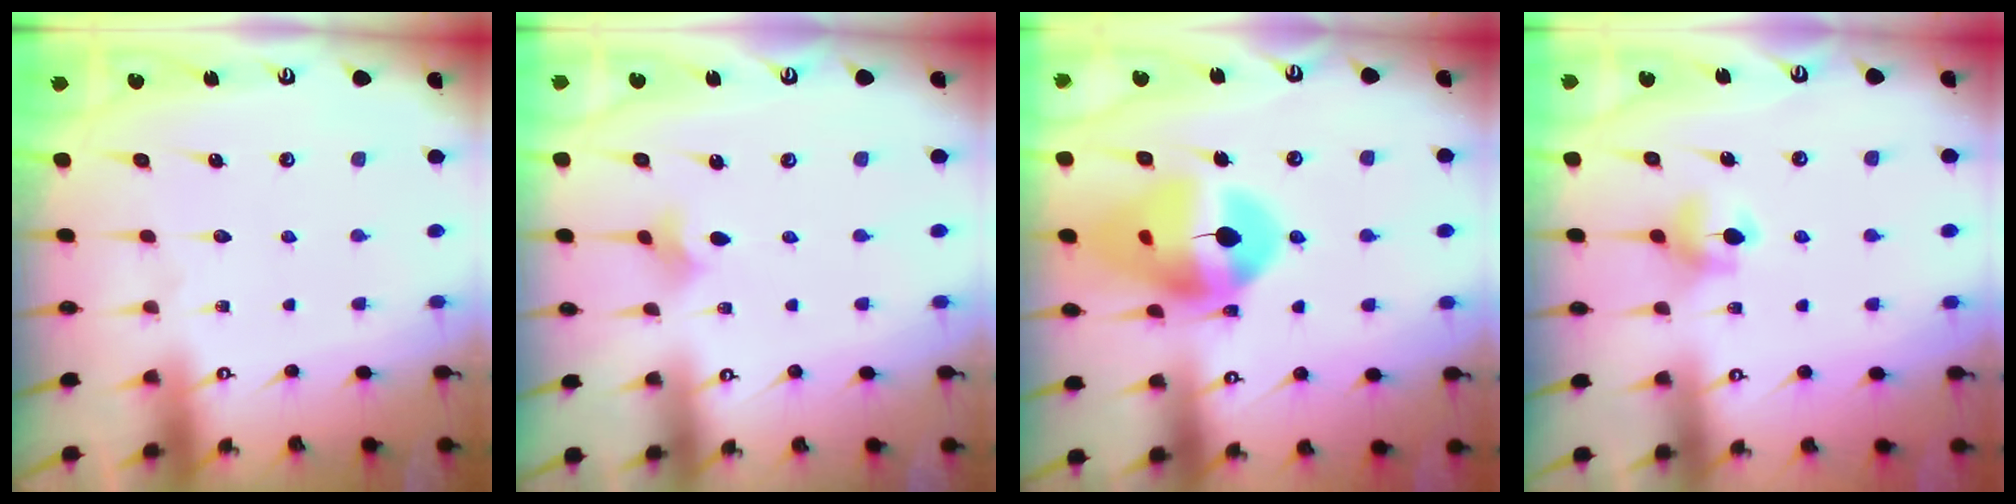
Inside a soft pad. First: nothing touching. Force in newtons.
{"total": 2.5, "press": 2.5, "slide": 0.5}
{"total": 16.7, "press": 16.6, "slide": 1.6}
{"total": 6.2, "press": 6.1, "slide": 0.8}